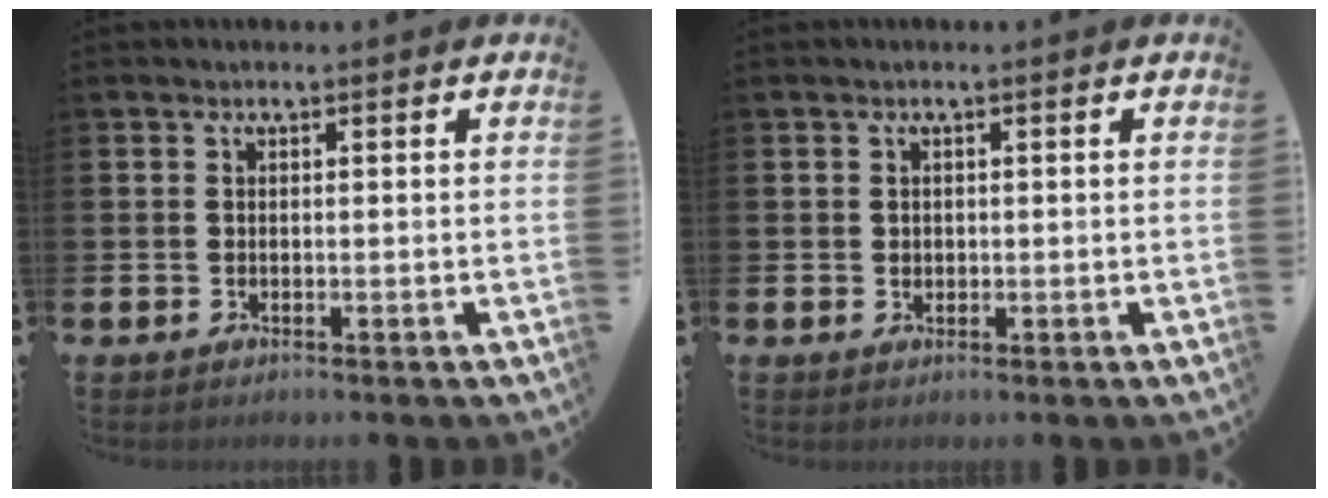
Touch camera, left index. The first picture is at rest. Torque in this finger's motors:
{"motor_torque": [0.07, 0.00, 0.00, 0.01]}